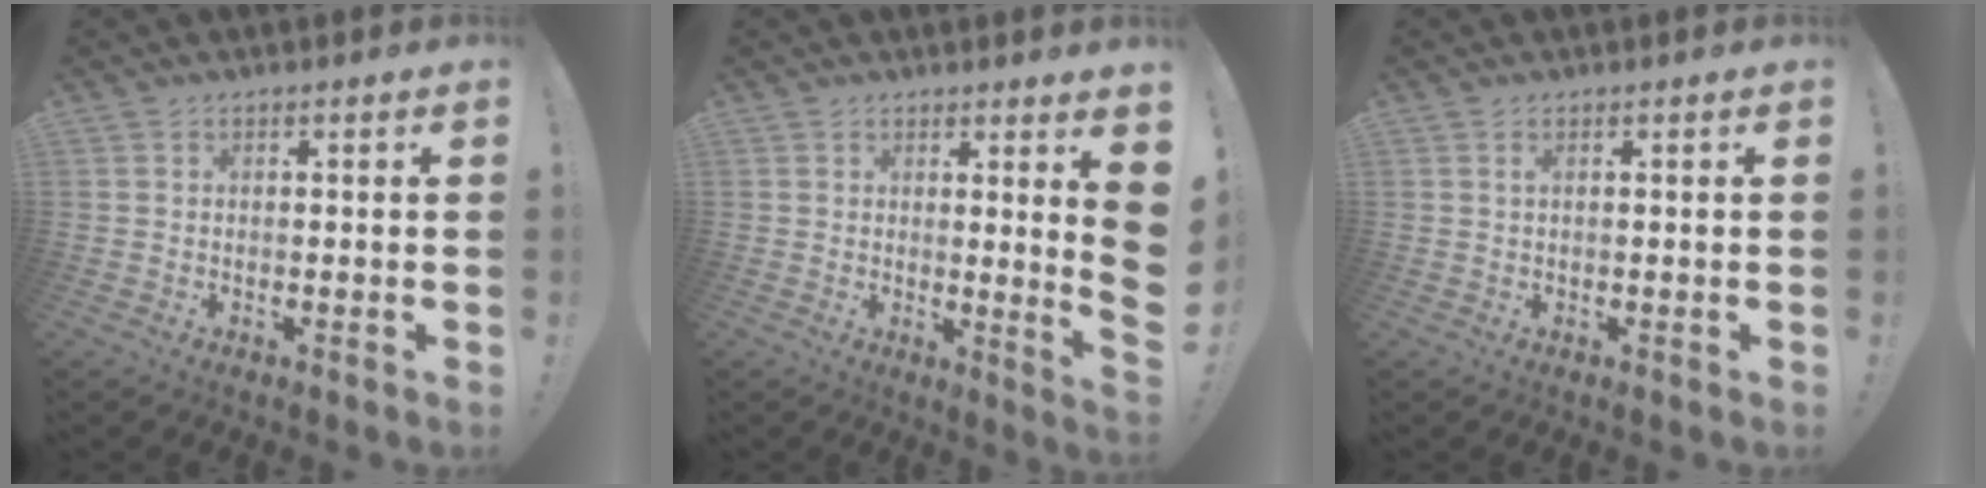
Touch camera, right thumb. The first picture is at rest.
{"total": 6.3, "force": [2.3, -0.9, 5.7], "torque": [-0.069, -0.041, 0.036]}
{"total": 0.8, "force": [0.4, -0.2, 0.7], "torque": [-0.012, 0.000, 0.005]}